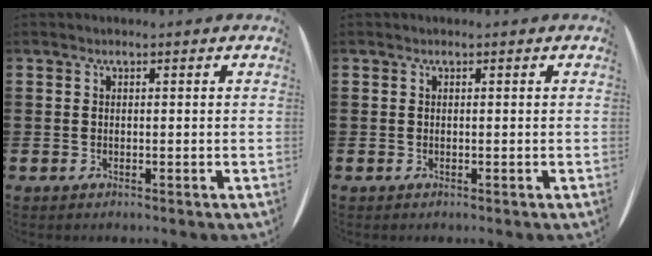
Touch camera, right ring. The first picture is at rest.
{"total": 0.0}